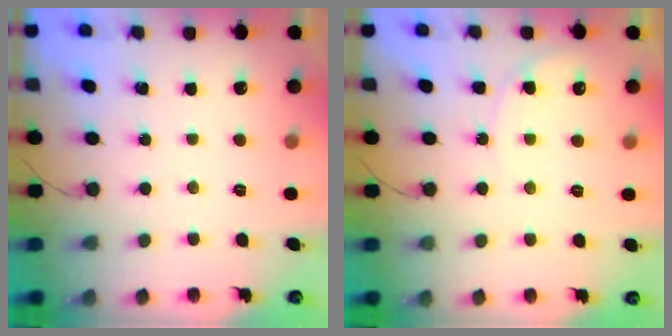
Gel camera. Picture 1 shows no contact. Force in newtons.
{"total": 5.4, "press": 5.4, "slide": 0.6}